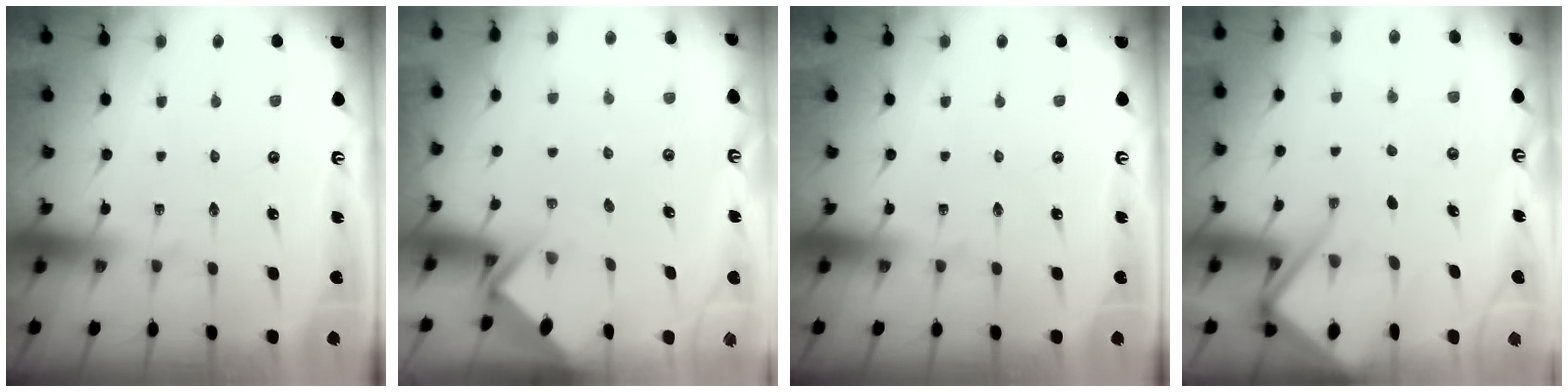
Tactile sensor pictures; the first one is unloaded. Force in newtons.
{"total": 2.9, "press": 2.9, "slide": 0.2}
{"total": 0.0}
{"total": 9.2, "press": 9.2, "slide": 0.9}